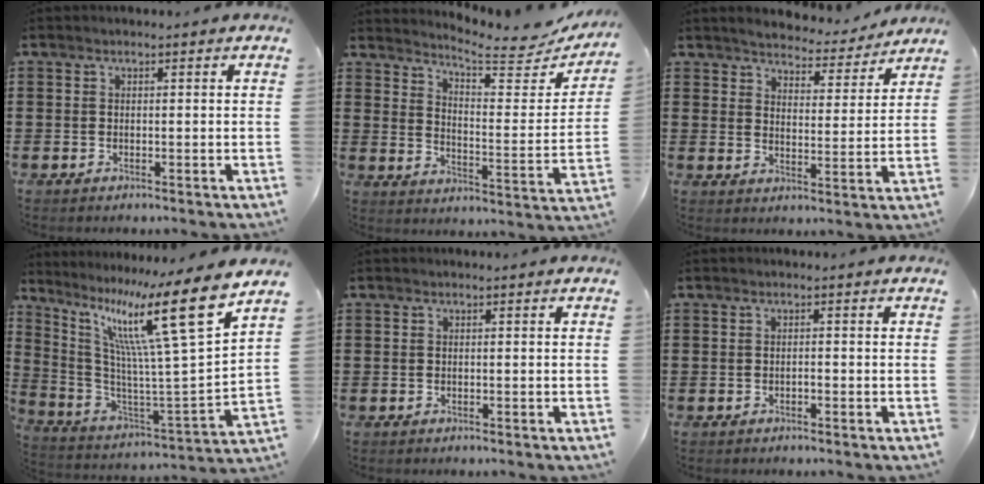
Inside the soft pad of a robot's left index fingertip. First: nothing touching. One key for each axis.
{"total": 6.6, "fx": 6.1, "fy": 0.3, "fz": 2.3, "tx": -0.058, "ty": -0.052, "tz": 0.101}
{"total": 4.1, "fx": 4.1, "fy": 0.4, "fz": 0.3, "tx": -0.031, "ty": -0.027, "tz": 0.068}
{"total": 17.6, "fx": 9.5, "fy": 2.1, "fz": 14.7, "tx": -0.281, "ty": -0.051, "tz": 0.140}
{"total": 0.0}
{"total": 0.6, "fx": -0.2, "fy": 0.1, "fz": 0.5, "tx": -0.011, "ty": -0.002, "tz": -0.003}